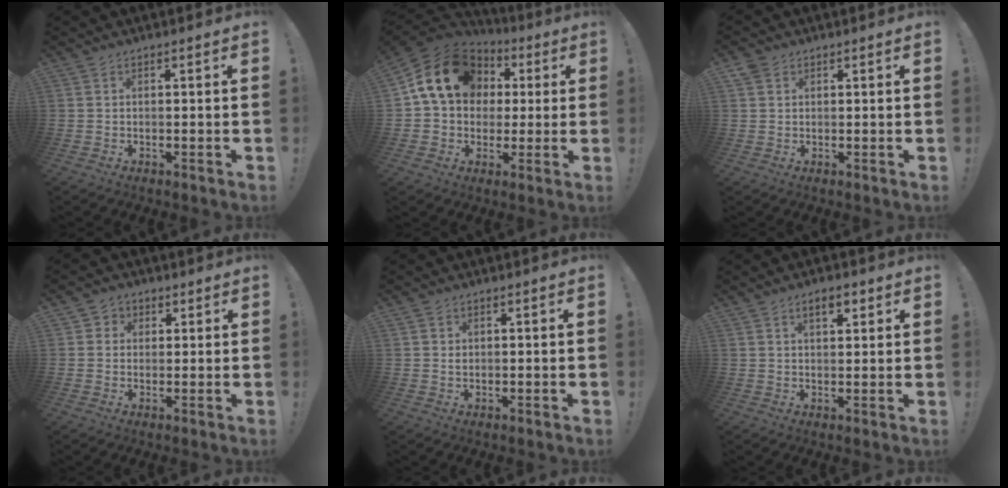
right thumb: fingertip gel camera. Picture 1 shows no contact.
{"total": 17.9, "force": [5.6, 13.9, 9.8], "torque": [-0.155, -0.009, 0.111]}
{"total": 3.5, "force": [1.9, 2.8, 1.0], "torque": [-0.011, -0.005, 0.035]}
{"total": 3.6, "force": [0.8, 3.4, 0.6], "torque": [0.001, -0.003, 0.013]}
{"total": 1.1, "force": [0.6, 0.8, -0.3], "torque": [0.005, 0.002, 0.011]}
{"total": 4.5, "force": [2.4, 1.9, 3.2], "torque": [-0.038, -0.007, 0.037]}